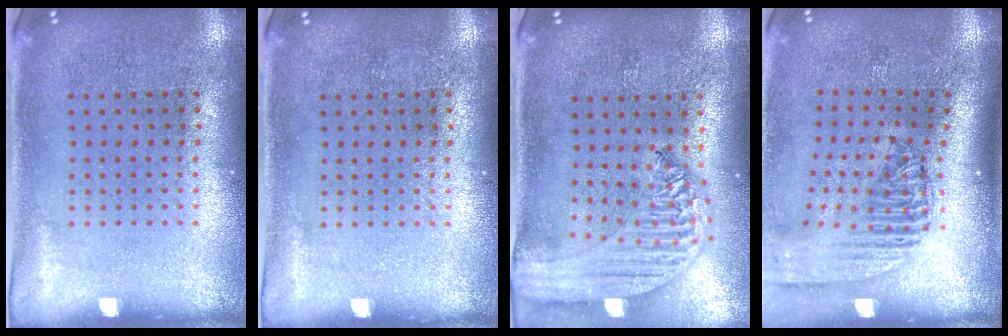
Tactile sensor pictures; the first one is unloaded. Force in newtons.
{"total": 0.0}
{"total": 2.2, "press": 2.0, "slide": 0.9}
{"total": 2.4, "press": 1.8, "slide": 1.5}